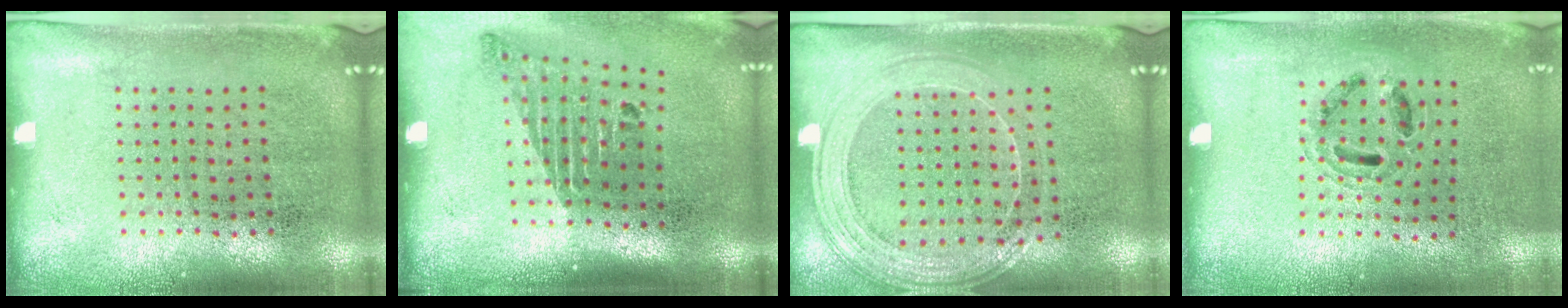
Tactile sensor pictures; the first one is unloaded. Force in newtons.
{"total": 1.8, "press": 1.2, "slide": 1.4}
{"total": 1.5, "press": 1.4, "slide": 0.3}
{"total": 0.8, "press": 0.8, "slide": 0.3}